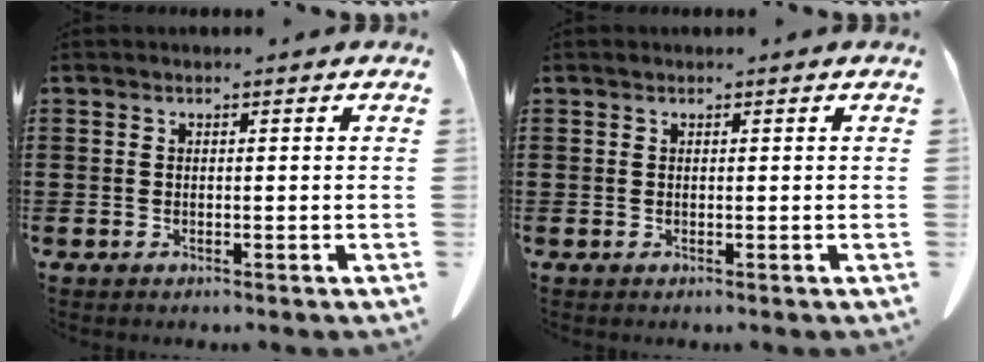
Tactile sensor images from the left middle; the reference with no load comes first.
{"total": 0.0}